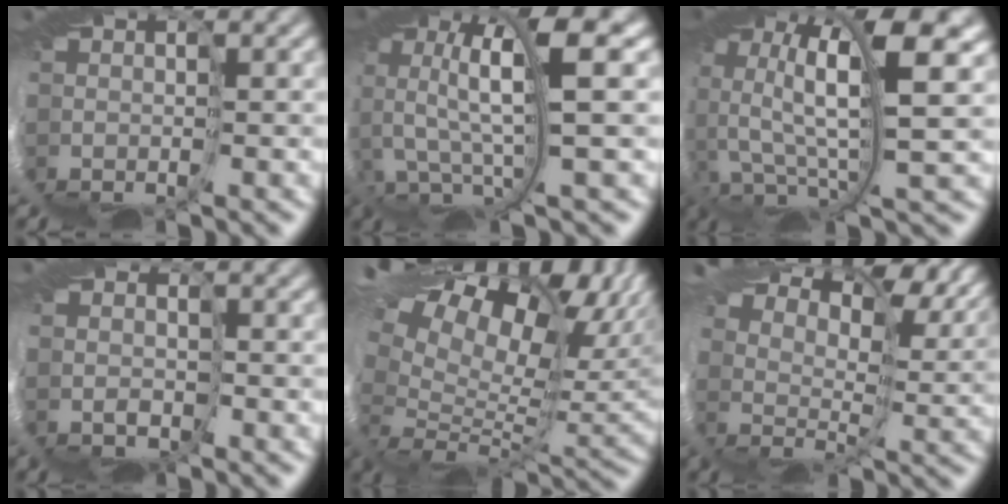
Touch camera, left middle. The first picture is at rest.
{"total": 7.0, "force": [3.8, 0.4, 5.8], "torque": [-0.142, 0.012, 0.054]}
{"total": 9.4, "force": [4.0, 2.7, 8.1], "torque": [-0.197, 0.001, 0.076]}
{"total": 2.1, "force": [1.9, -0.1, -0.8], "torque": [0.013, -0.003, 0.038]}
{"total": 16.7, "force": [13.2, 5.4, 8.7], "torque": [-0.186, 0.056, 0.215]}
{"total": 12.5, "force": [11.0, 2.3, 5.5], "torque": [-0.102, 0.027, 0.171]}